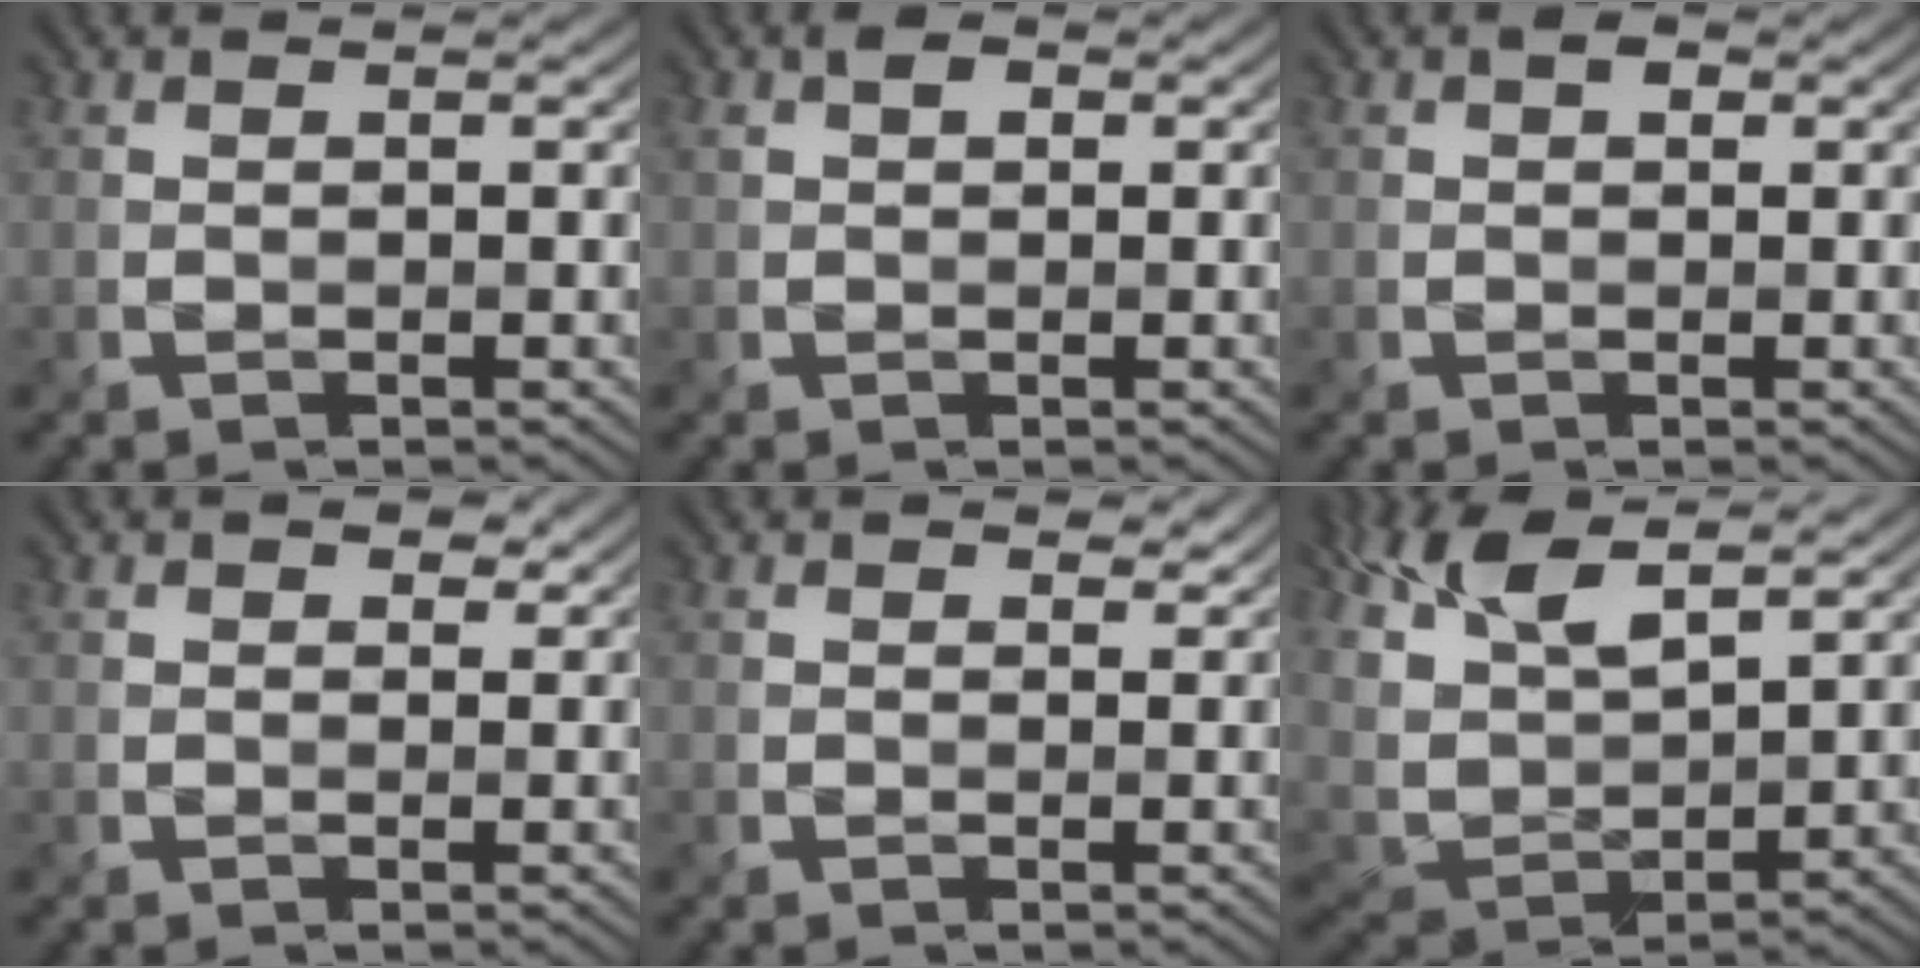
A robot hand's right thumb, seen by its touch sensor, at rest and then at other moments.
{"total": 2.0, "force": [0.7, 1.3, 1.3], "torque": [-0.024, 0.004, 0.008]}
{"total": 1.2, "force": [0.5, 0.8, 0.8], "torque": [-0.011, 0.001, 0.004]}
{"total": 2.2, "force": [1.2, 1.7, 0.9], "torque": [-0.019, -0.001, 0.016]}
{"total": 1.7, "force": [1.1, 1.2, 0.5], "torque": [-0.012, -0.001, 0.015]}
{"total": 12.1, "force": [8.0, 4.3, 8.0], "torque": [-0.205, 0.027, 0.150]}